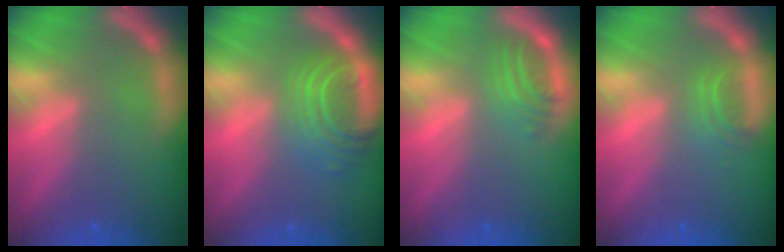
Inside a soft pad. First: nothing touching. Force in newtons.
{"total": 6.6}
{"total": 2.9}
{"total": 1.9}